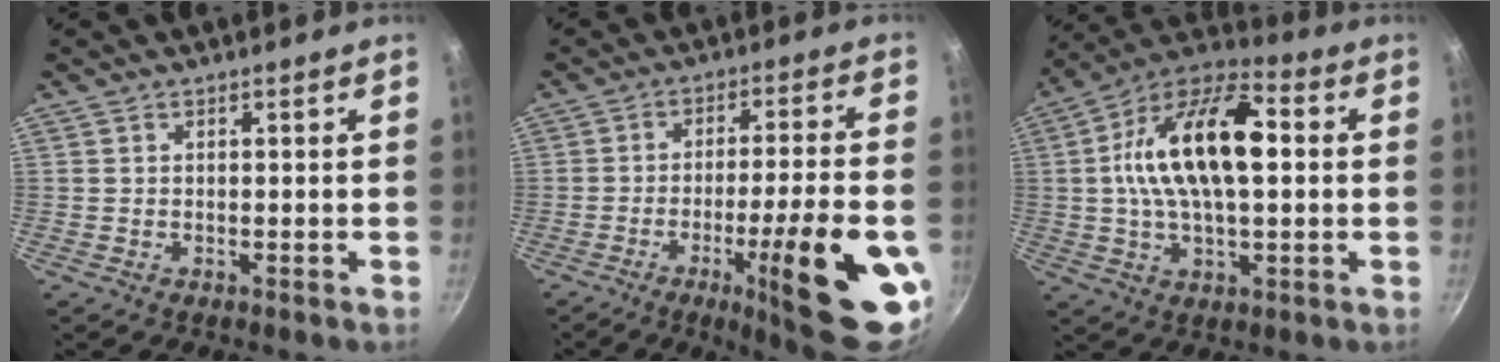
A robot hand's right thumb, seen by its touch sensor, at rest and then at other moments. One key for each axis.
{"total": 20.9, "fx": -7.0, "fy": 3.8, "fz": 19.3, "tx": -0.249, "ty": 0.017, "tz": -0.097}
{"total": 20.2, "fx": 2.3, "fy": 10.1, "fz": 17.4, "tx": -0.294, "ty": 0.027, "tz": 0.023}